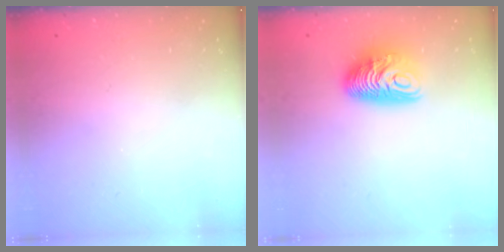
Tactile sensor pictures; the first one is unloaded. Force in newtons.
{"total": 11.0, "press": 11.0, "slide": 0.4}